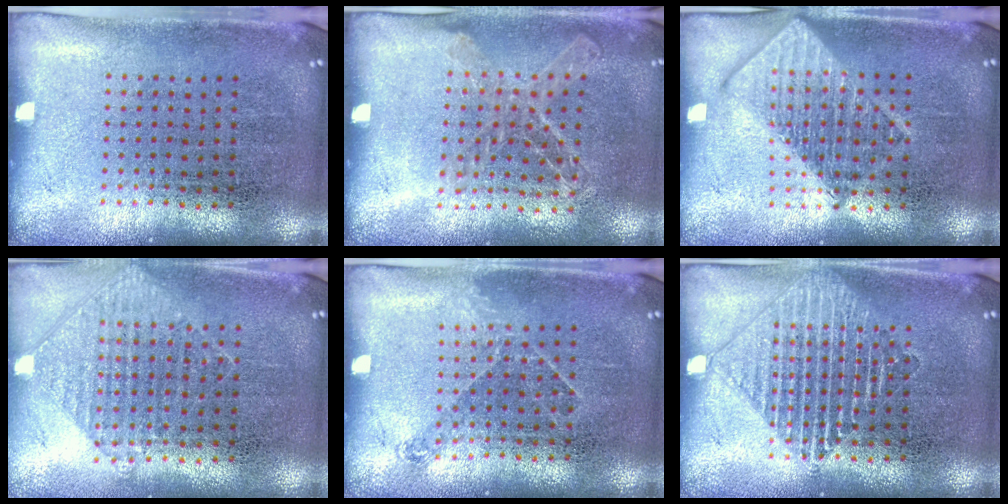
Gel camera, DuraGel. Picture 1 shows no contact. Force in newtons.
{"total": 1.1, "press": 1.1, "slide": 0.3}
{"total": 2.9, "press": 2.9, "slide": 0.4}
{"total": 0.9, "press": 0.8, "slide": 0.3}
{"total": 1.0, "press": 0.8, "slide": 0.6}
{"total": 2.6, "press": 2.6, "slide": 0.5}